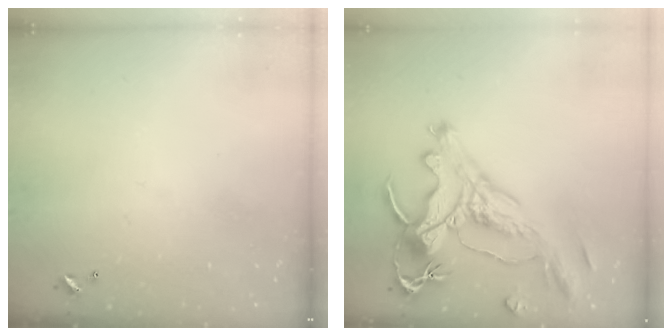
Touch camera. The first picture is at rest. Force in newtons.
{"total": 2.1, "press": 1.6, "slide": 1.3}